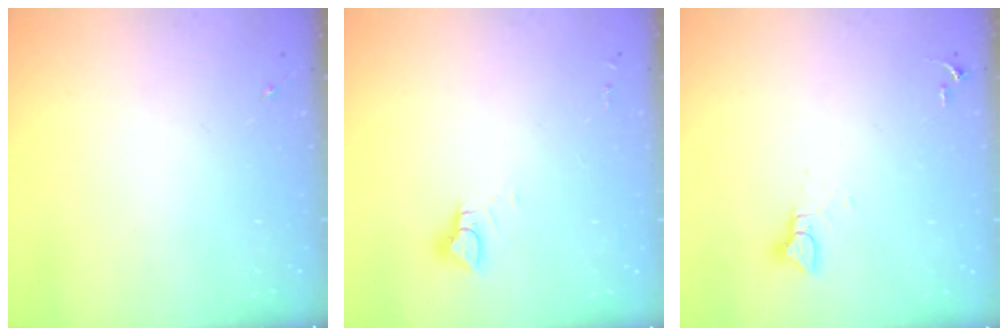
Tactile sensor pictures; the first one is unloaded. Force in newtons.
{"total": 4.5, "press": 4.5, "slide": 0.4}
{"total": 3.9, "press": 3.9, "slide": 0.4}